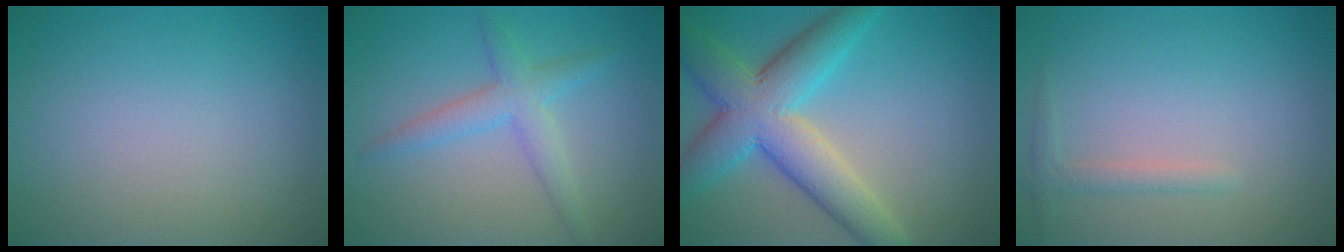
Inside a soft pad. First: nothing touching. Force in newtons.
{"total": 3.1, "press": 3.1, "slide": 0.2}
{"total": 8.4, "press": 8.4, "slide": 0.4}
{"total": 1.3, "press": 1.3, "slide": 0.1}